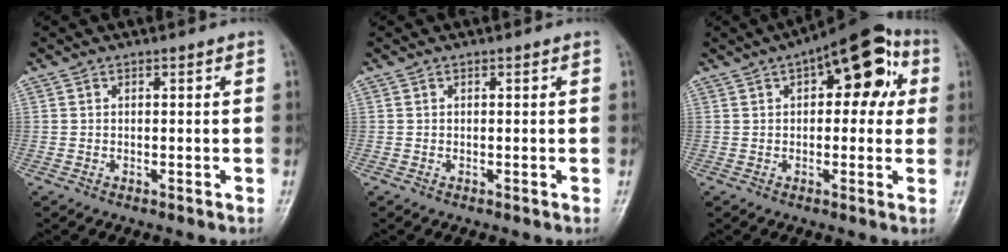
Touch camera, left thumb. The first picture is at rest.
{"total": 0.0}
{"total": 14.3, "force": [4.7, 7.0, 11.6], "torque": [-0.110, 0.022, 0.053]}